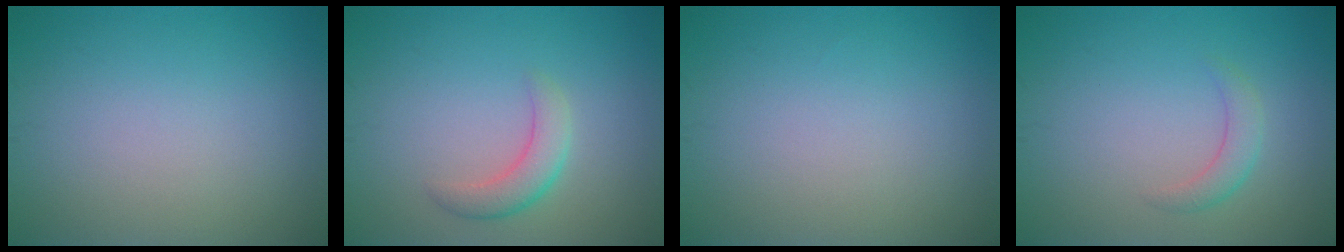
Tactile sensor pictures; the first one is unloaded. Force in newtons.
{"total": 2.5, "press": 2.5, "slide": 0.1}
{"total": 0.0}
{"total": 1.7, "press": 1.7, "slide": 0.1}